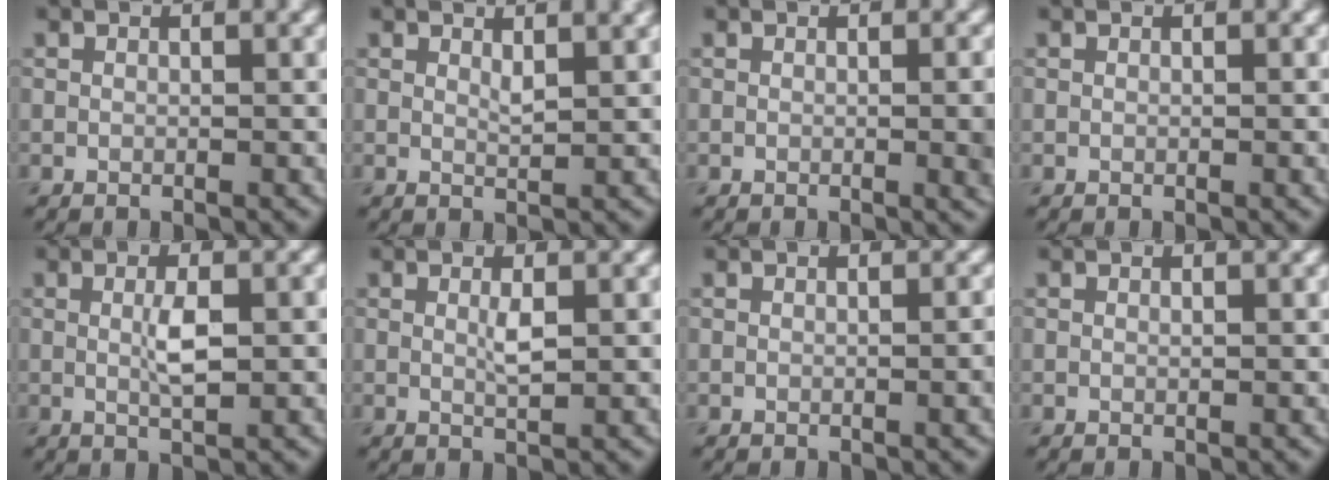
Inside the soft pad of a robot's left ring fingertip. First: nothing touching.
{"total": 1.8, "force": [1.1, 0.4, 1.3], "torque": [-0.019, 0.002, 0.016]}
{"total": 2.3, "force": [-0.1, 0.6, 2.2], "torque": [-0.023, -0.001, -0.003]}
{"total": 0.6, "force": [-0.1, 0.1, 0.6], "torque": [-0.007, 0.000, 0.000]}
{"total": 2.9, "force": [0.1, 0.7, 2.9], "torque": [-0.056, 0.000, 0.003]}
{"total": 1.6, "force": [0.3, 0.2, 1.5], "torque": [-0.030, 0.001, 0.005]}
{"total": 1.3, "force": [-0.1, 0.3, 1.2], "torque": [-0.014, 0.001, -0.002]}
{"total": 0.0}